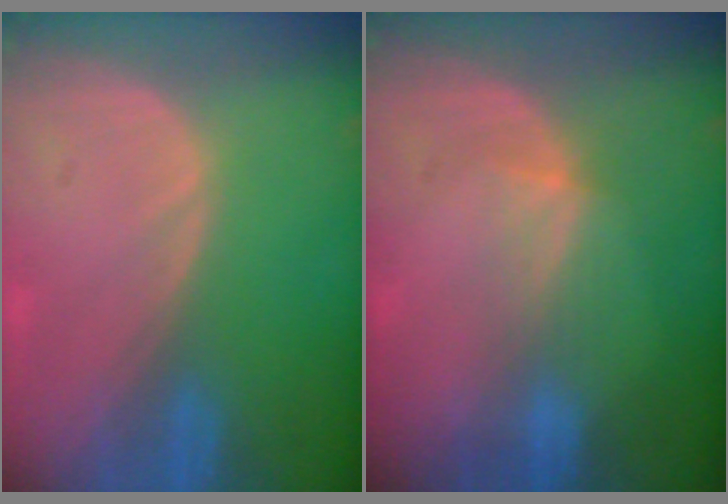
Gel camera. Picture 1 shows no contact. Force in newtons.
{"total": 2.7, "press": 2.4, "slide": 1.2}